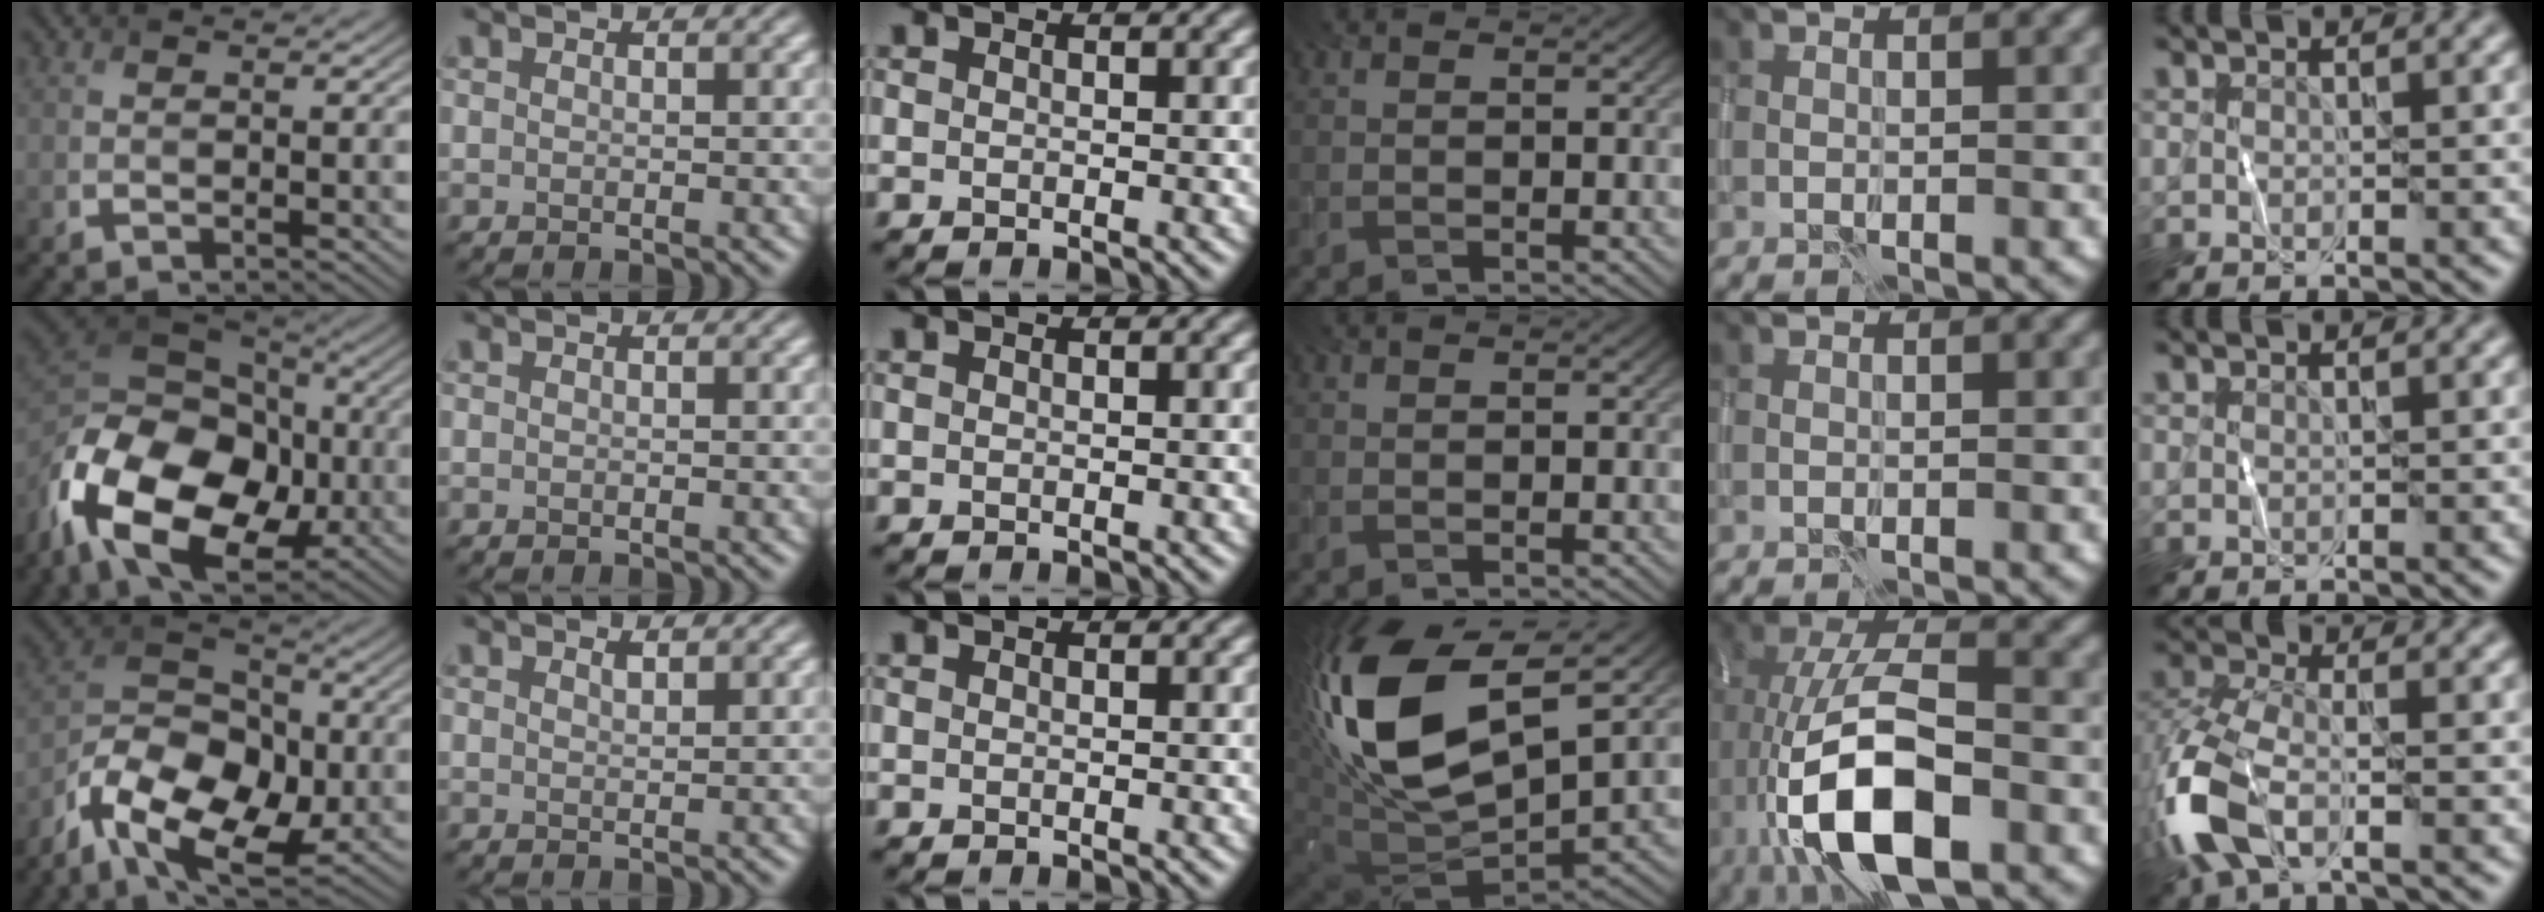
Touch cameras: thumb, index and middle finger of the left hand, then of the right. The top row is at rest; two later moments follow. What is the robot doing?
{"motion": "wipe", "object": "whiteboard"}